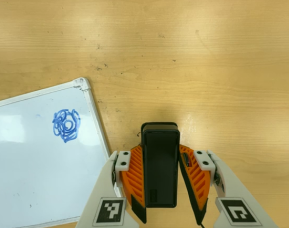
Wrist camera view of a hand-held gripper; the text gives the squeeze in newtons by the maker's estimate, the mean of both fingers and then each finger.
{"total": 3.7, "left": 2.8, "right": 4.6}